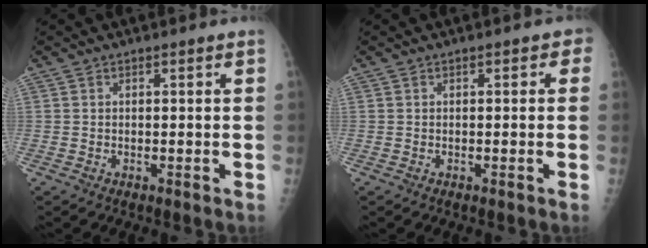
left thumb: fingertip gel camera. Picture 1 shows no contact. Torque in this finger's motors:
{"motor_torque": [-0.15, 0.03, -0.02, 0.13, 0.02]}